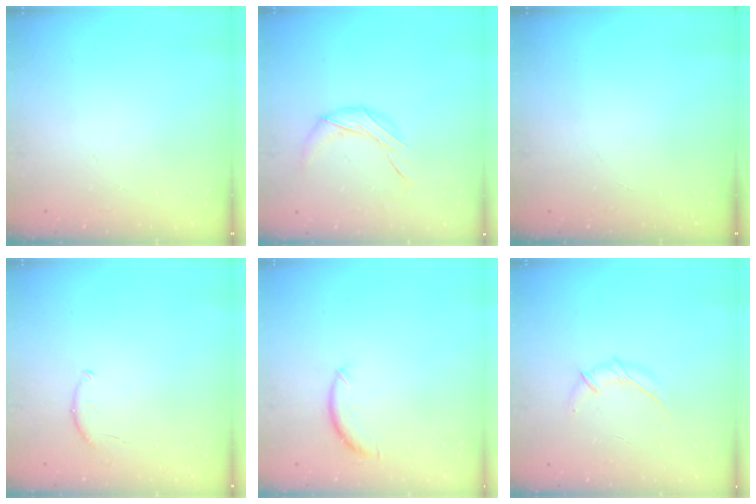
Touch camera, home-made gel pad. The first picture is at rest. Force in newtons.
{"total": 7.8, "press": 7.8, "slide": 0.1}
{"total": 0.0}
{"total": 5.3, "press": 5.2, "slide": 0.6}
{"total": 7.8, "press": 7.8, "slide": 0.5}
{"total": 5.9, "press": 5.7, "slide": 1.3}